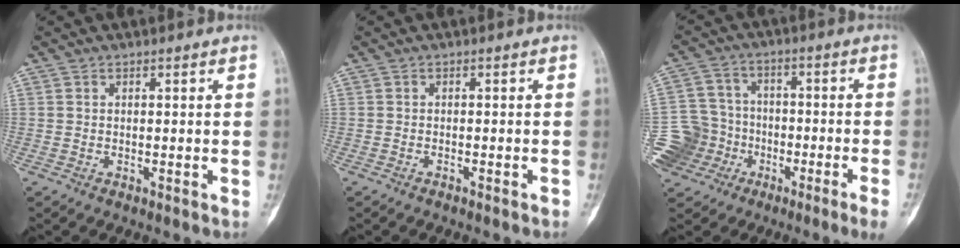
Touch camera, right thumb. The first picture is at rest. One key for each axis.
{"total": 1.5, "fx": -1.3, "fy": 0.1, "fz": 0.8, "tx": -0.019, "ty": 0.008, "tz": -0.012}
{"total": 11.1, "fx": -6.5, "fy": 8.2, "fz": 3.7, "tx": -0.058, "ty": 0.058, "tz": -0.117}